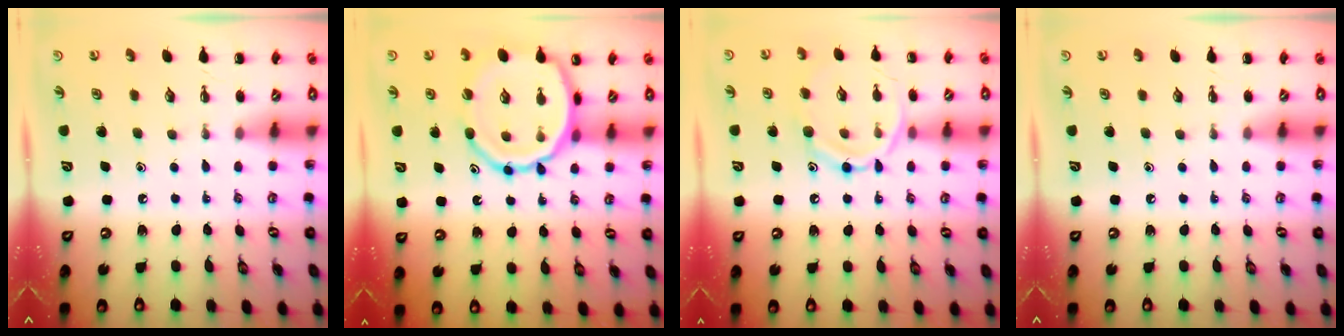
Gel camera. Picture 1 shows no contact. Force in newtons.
{"total": 14.6, "press": 14.5, "slide": 1.8}
{"total": 12.6, "press": 12.5, "slide": 0.8}
{"total": 0.0}